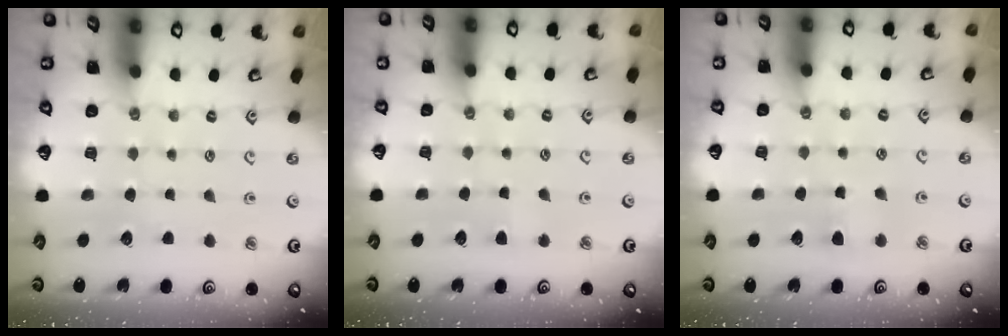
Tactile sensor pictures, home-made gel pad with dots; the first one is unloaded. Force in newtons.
{"total": 2.7, "press": 2.7, "slide": 0.4}
{"total": 4.3, "press": 4.3, "slide": 0.6}